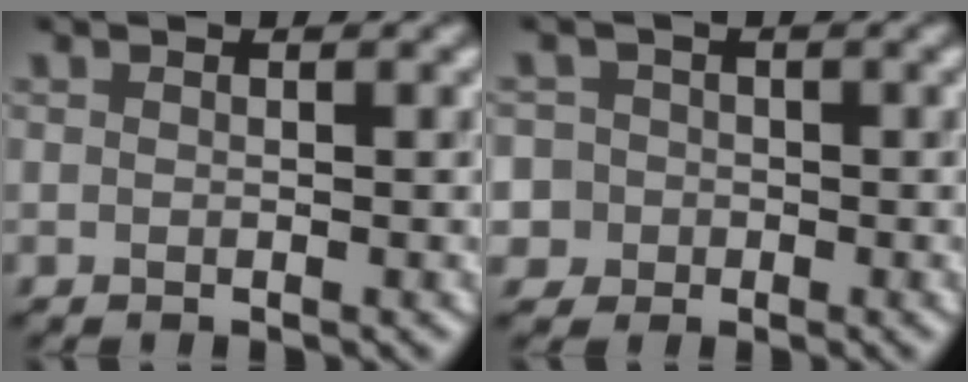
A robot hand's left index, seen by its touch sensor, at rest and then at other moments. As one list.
[{"total": 4.9, "force": [-0.8, 4.7, 1.1], "torque": [-0.017, 0.018, -0.043]}]